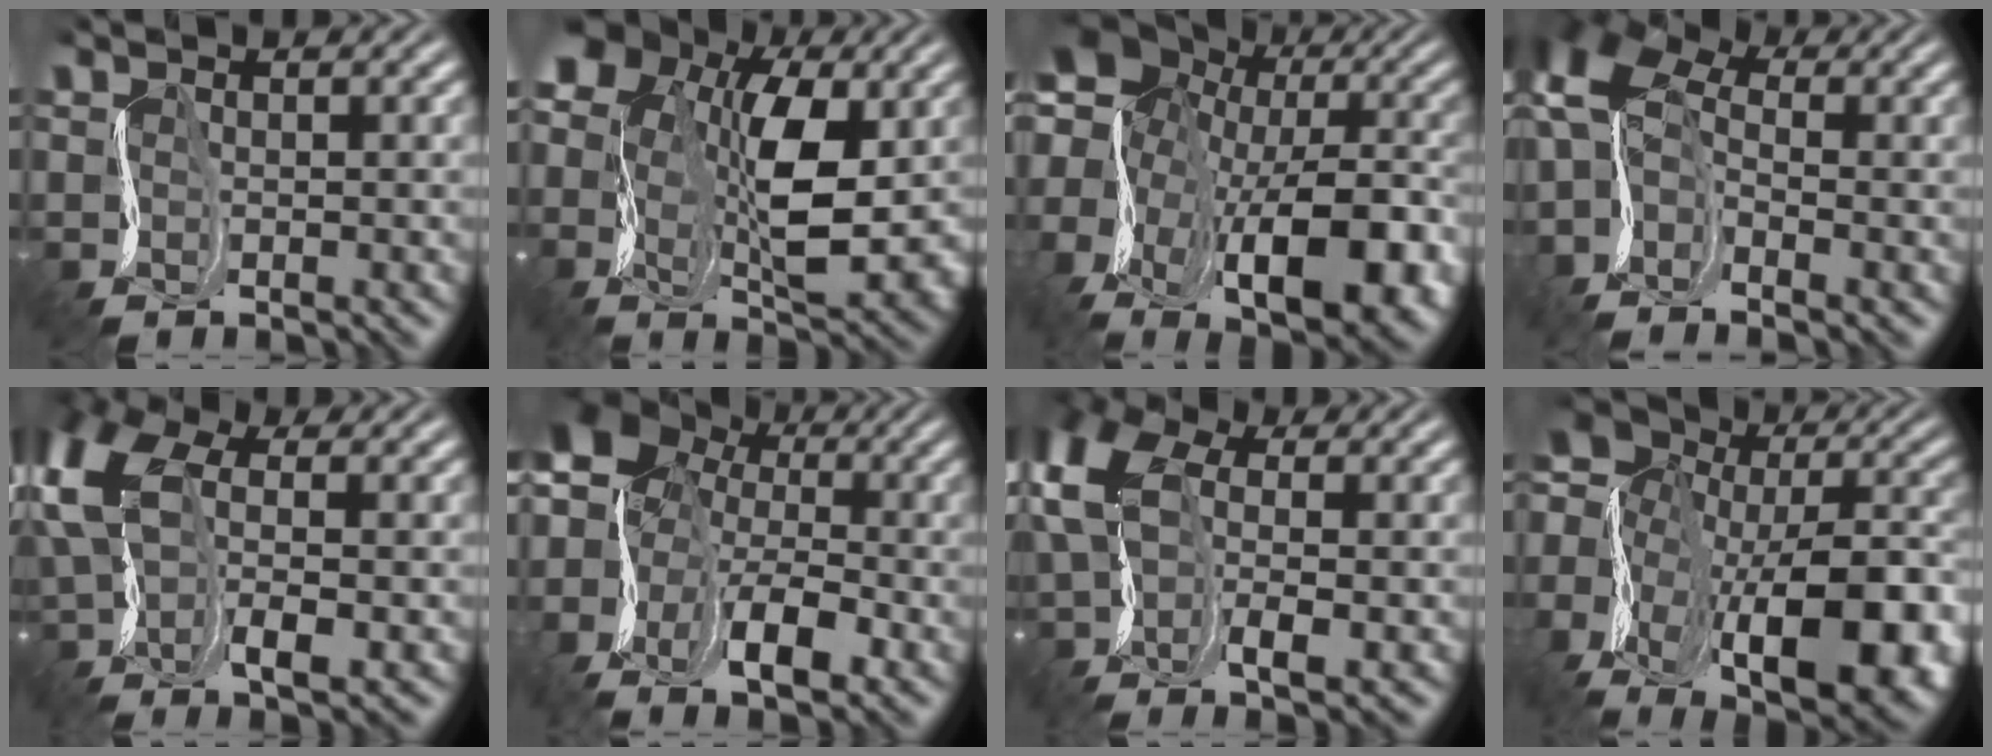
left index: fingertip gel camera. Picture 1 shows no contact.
{"total": 10.5, "force": [1.1, 6.4, 8.2], "torque": [-0.155, -0.004, 0.018]}
{"total": 17.0, "force": [-3.7, 10.8, 12.7], "torque": [-0.186, -0.010, -0.033]}
{"total": 7.7, "force": [-0.5, 4.6, 6.1], "torque": [-0.132, 0.018, -0.024]}
{"total": 8.2, "force": [1.8, 4.1, 6.9], "torque": [-0.167, 0.019, 0.023]}
{"total": 9.8, "force": [-1.7, 6.4, 7.2], "torque": [-0.135, 0.003, -0.038]}
{"total": 9.0, "force": [1.5, 5.1, 7.3], "torque": [-0.166, 0.015, 0.019]}
{"total": 17.2, "force": [-6.4, 9.8, 12.6], "torque": [-0.212, 0.001, -0.079]}